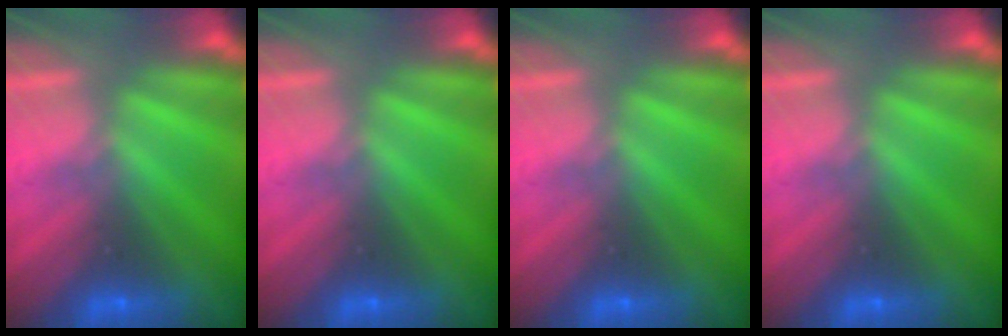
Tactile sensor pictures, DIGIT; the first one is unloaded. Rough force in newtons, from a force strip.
{"total": 0.0}
{"total": 0.0}
{"total": 0.0}